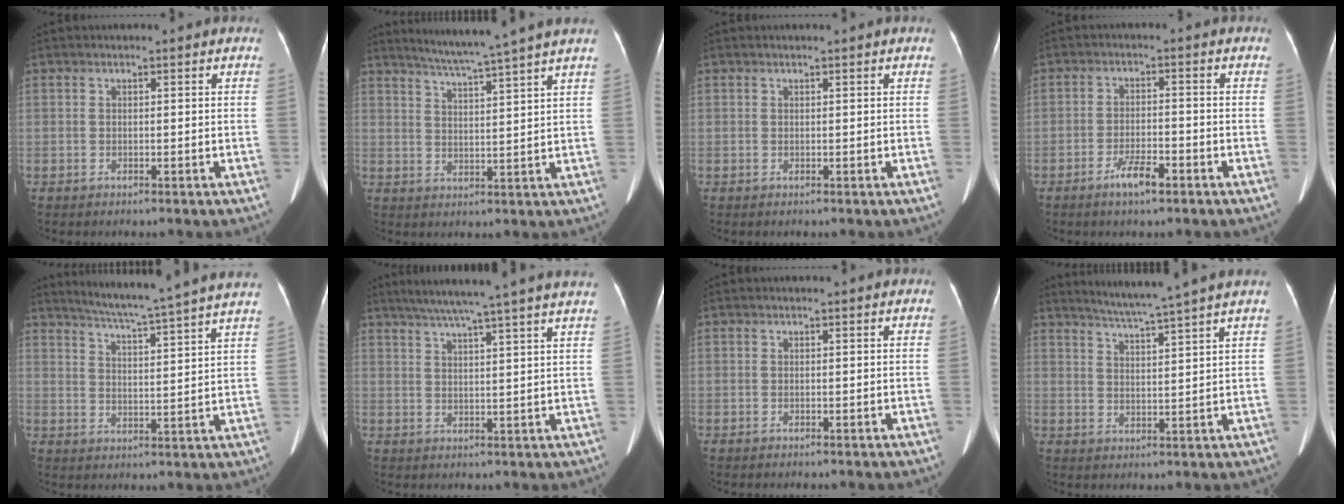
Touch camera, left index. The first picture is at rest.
{"total": 10.2, "force": [8.7, -2.1, 4.9], "torque": [-0.084, 0.000, 0.126]}
{"total": 0.0}
{"total": 4.3, "force": [-2.9, 0.9, 3.0], "torque": [-0.059, -0.004, -0.053]}
{"total": 17.4, "force": [15.4, -1.6, 7.8], "torque": [-0.131, -0.025, 0.198]}
{"total": 16.4, "force": [13.7, -1.4, 8.9], "torque": [-0.145, 0.012, 0.176]}
{"total": 0.0}
{"total": 8.6, "force": [7.4, -2.0, 3.9], "torque": [-0.066, 0.002, 0.110]}